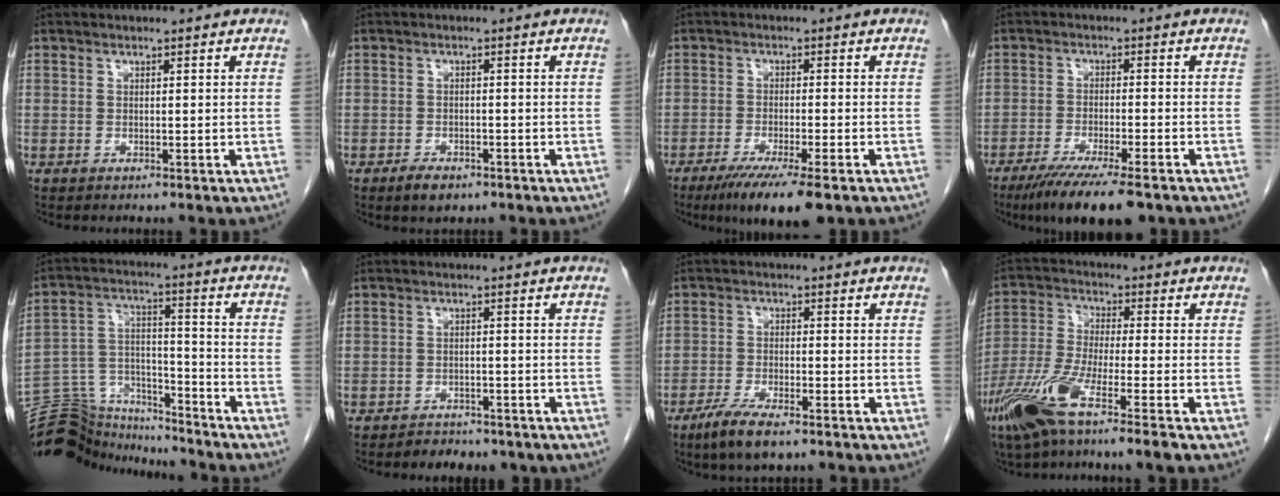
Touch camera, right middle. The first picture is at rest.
{"total": 3.0, "force": [-2.0, 1.5, 1.7], "torque": [-0.030, -0.001, -0.026]}
{"total": 9.1, "force": [-6.0, 0.8, 6.8], "torque": [-0.105, -0.020, -0.093]}
{"total": 11.1, "force": [-8.3, 1.4, 7.3], "torque": [-0.109, -0.023, -0.130]}
{"total": 13.8, "force": [-13.1, 3.9, 1.2], "torque": [-0.040, 0.053, -0.222]}
{"total": 4.8, "force": [-4.0, 2.4, 1.3], "torque": [-0.018, 0.006, -0.046]}
{"total": 6.5, "force": [-4.5, 1.4, 4.4], "torque": [-0.084, -0.012, -0.078]}
{"total": 10.7, "force": [-6.5, 0.4, 8.5], "torque": [-0.186, -0.024, -0.132]}